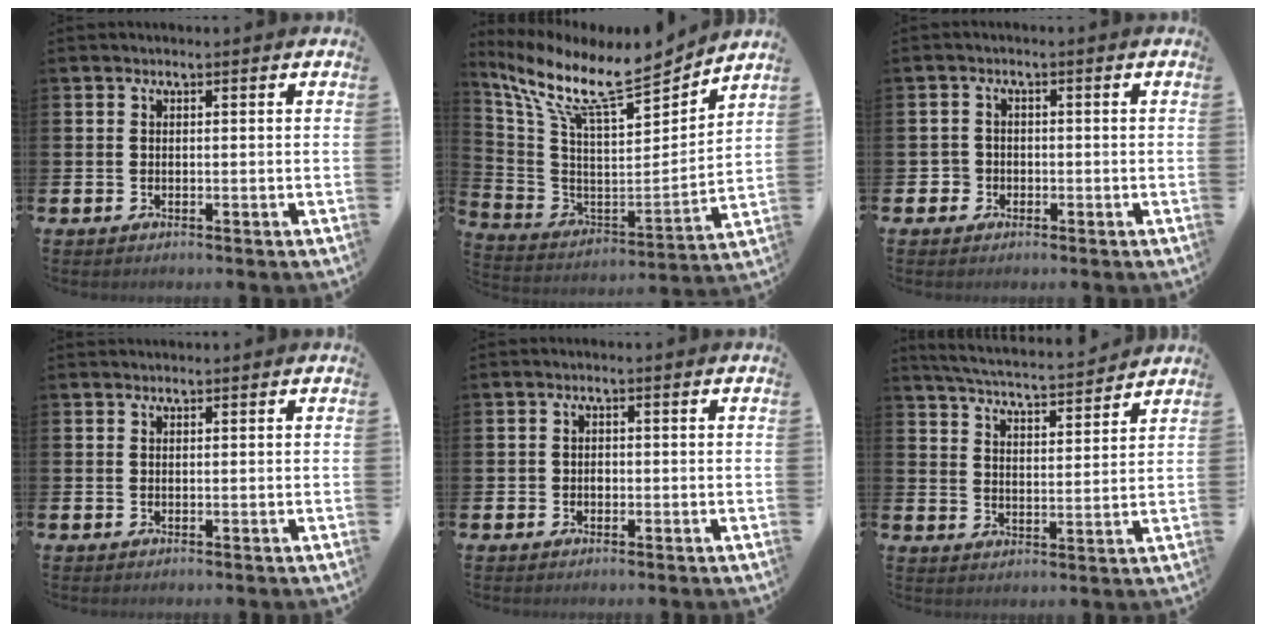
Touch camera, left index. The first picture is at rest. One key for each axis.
{"total": 12.2, "fx": 10.0, "fy": 2.7, "fz": 6.5, "tx": -0.161, "ty": -0.075, "tz": 0.167}
{"total": 1.9, "fx": -0.9, "fy": 1.7, "fz": -0.1, "tx": -0.005, "ty": 0.004, "tz": -0.023}
{"total": 0.7, "fx": 0.7, "fy": 0.1, "fz": 0.0, "tx": 0.009, "ty": -0.003, "tz": 0.011}
{"total": 0.9, "fx": -0.2, "fy": 0.9, "fz": 0.2, "tx": 0.003, "ty": 0.002, "tz": -0.007}
{"total": 5.2, "fx": 5.2, "fy": 0.0, "fz": 0.9, "tx": -0.042, "ty": -0.039, "tz": 0.087}